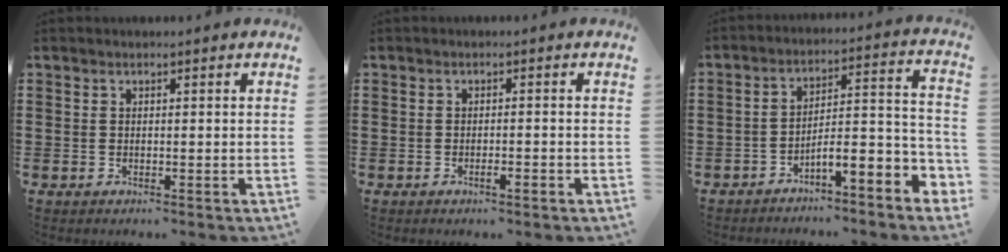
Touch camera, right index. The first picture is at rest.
{"total": 1.5, "force": [-0.9, 0.2, 1.2], "torque": [-0.022, -0.003, -0.015]}
{"total": 5.8, "force": [-4.5, 0.6, 3.5], "torque": [-0.061, -0.019, -0.091]}